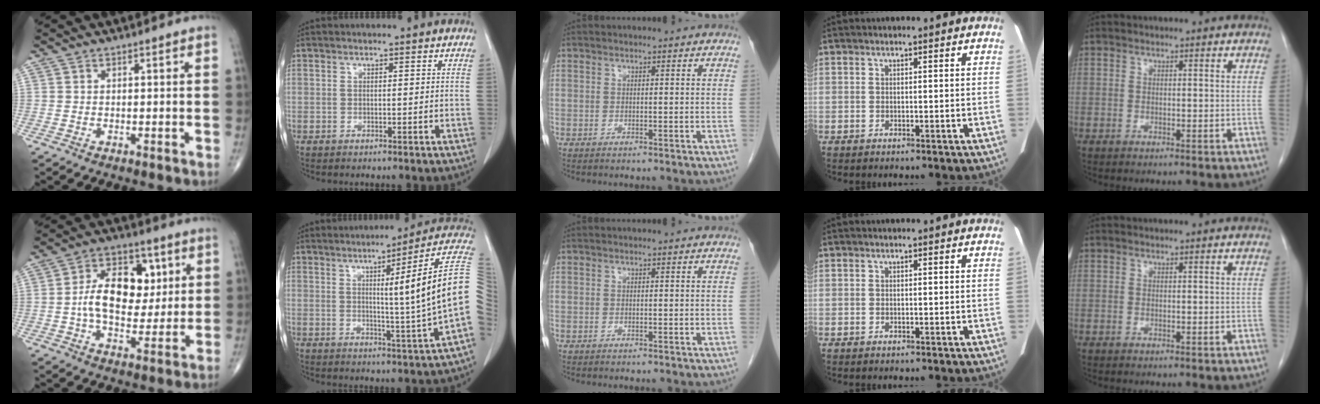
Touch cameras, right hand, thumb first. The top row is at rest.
{"thumb": {"total": 14.7, "force": [1.7, 9.4, 11.2], "torque": [-0.145, 0.010, 0.024]}, "index": {"total": 14.7, "force": [1.6, -2.5, 14.4], "torque": [-0.176, 0.003, 0.016]}}